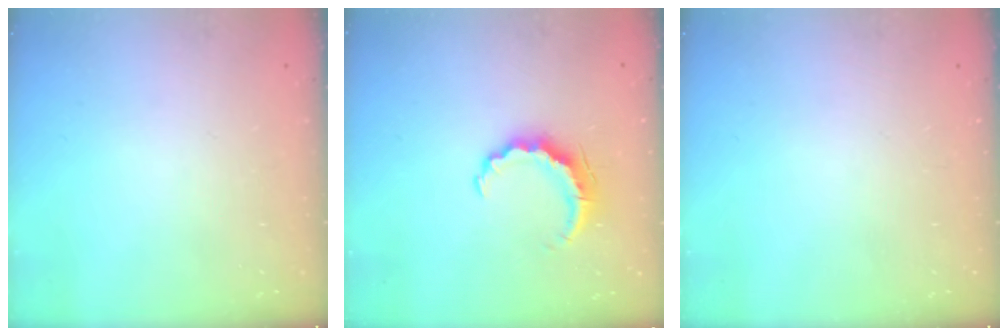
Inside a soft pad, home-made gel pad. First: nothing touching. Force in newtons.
{"total": 7.6, "press": 7.6, "slide": 0.3}
{"total": 0.0}